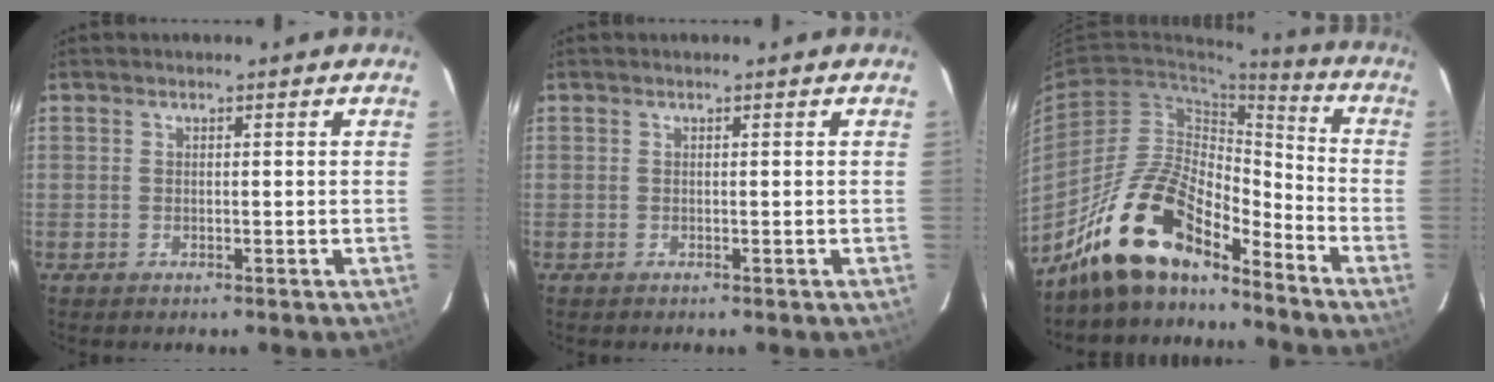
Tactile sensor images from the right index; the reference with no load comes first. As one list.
[{"total": 0.0}, {"total": 16.9, "force": [-13.4, 5.5, 8.7], "torque": [-0.164, 0.014, -0.252]}]